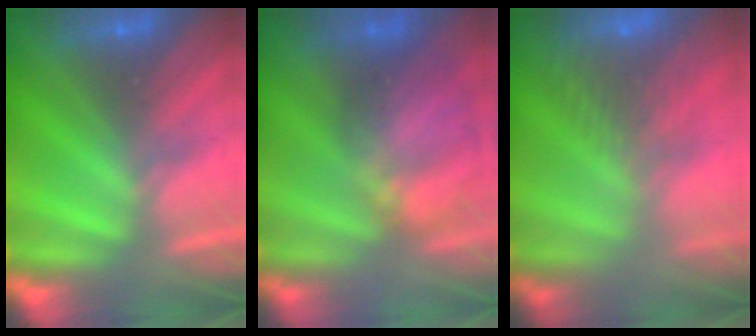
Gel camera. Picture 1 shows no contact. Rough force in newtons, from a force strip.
{"total": 6.8}
{"total": 8.3}